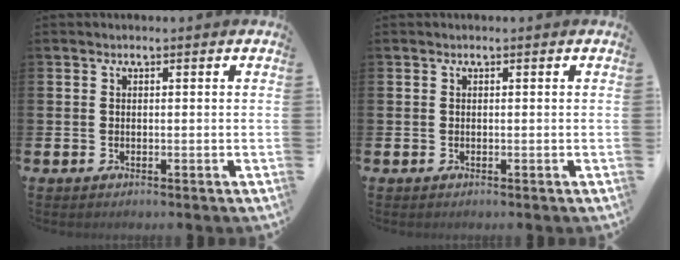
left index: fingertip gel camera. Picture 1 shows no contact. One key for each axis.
{"total": 0.0}